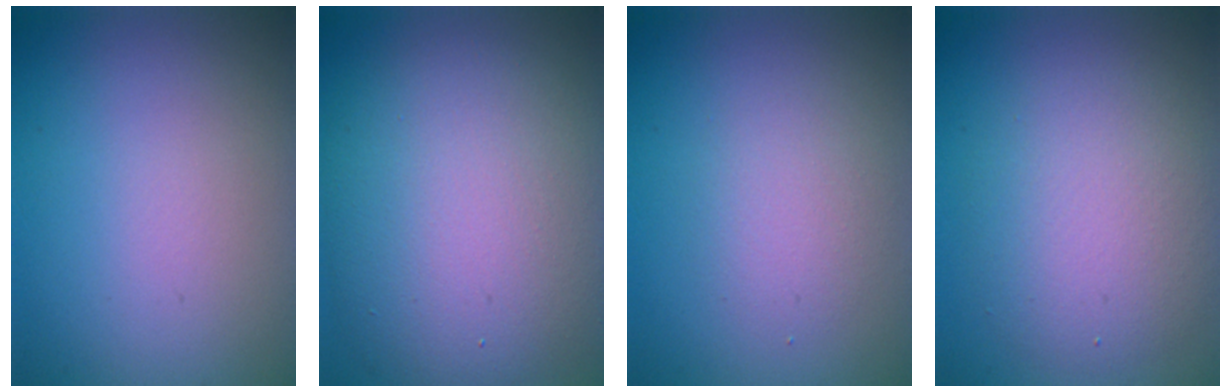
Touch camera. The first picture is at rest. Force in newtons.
{"total": 11.5, "press": 11.5, "slide": 0.3}
{"total": 2.1, "press": 2.1, "slide": 0.2}
{"total": 4.8, "press": 4.8, "slide": 0.3}